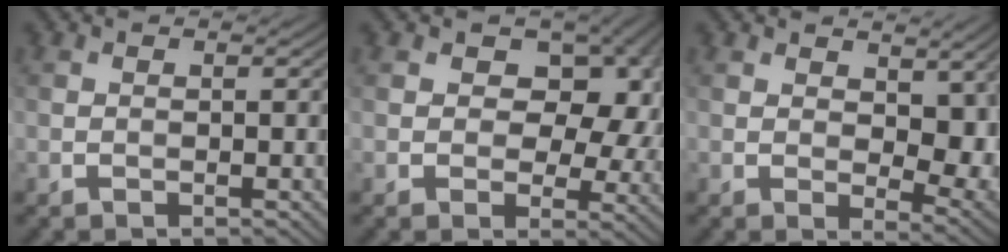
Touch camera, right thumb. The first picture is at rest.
{"total": 12.2, "force": [2.7, 8.1, 8.7], "torque": [-0.114, 0.004, 0.039]}
{"total": 9.1, "force": [2.8, 5.1, 6.9], "torque": [-0.115, -0.010, 0.053]}